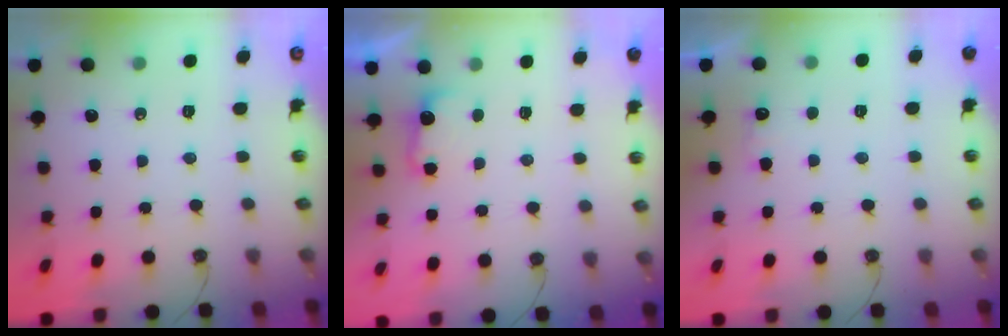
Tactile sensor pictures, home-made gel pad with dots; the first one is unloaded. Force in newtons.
{"total": 3.6, "press": 3.4, "slide": 1.1}
{"total": 6.3, "press": 6.2, "slide": 1.3}